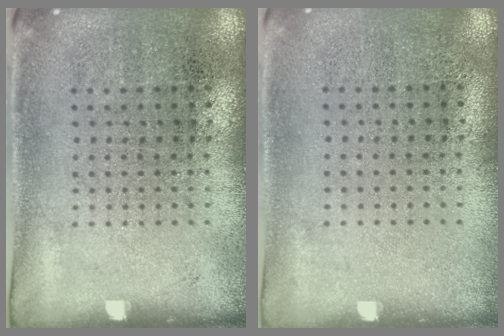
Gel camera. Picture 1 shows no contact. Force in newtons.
{"total": 0.0}